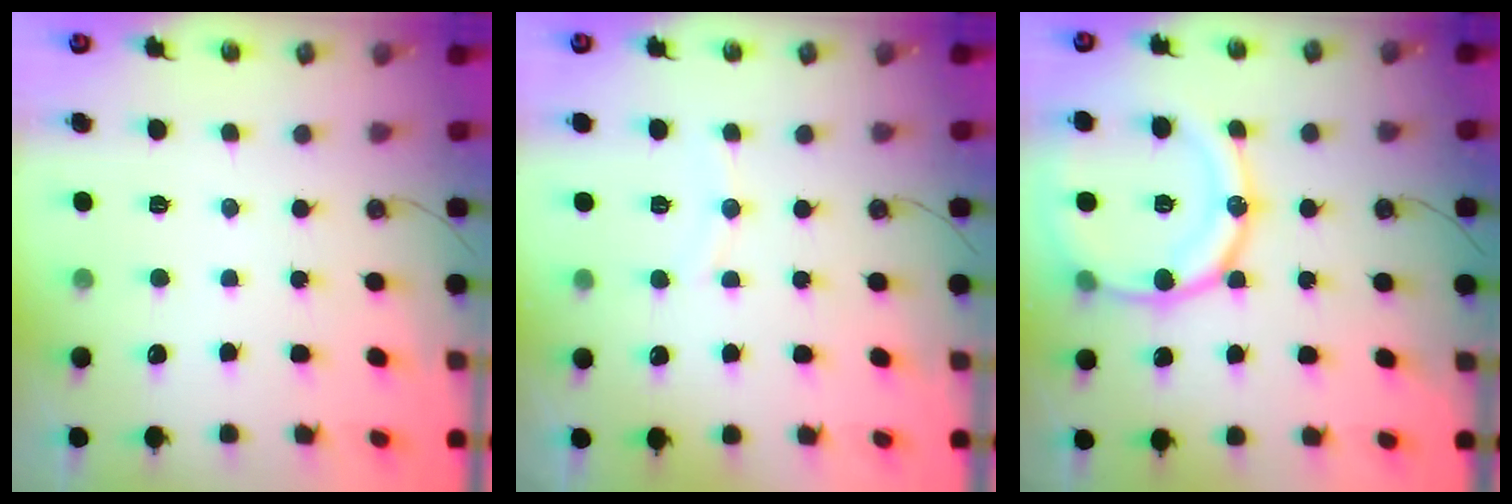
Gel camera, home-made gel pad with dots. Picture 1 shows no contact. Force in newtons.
{"total": 4.7, "press": 4.6, "slide": 0.8}
{"total": 18.7, "press": 18.4, "slide": 3.3}